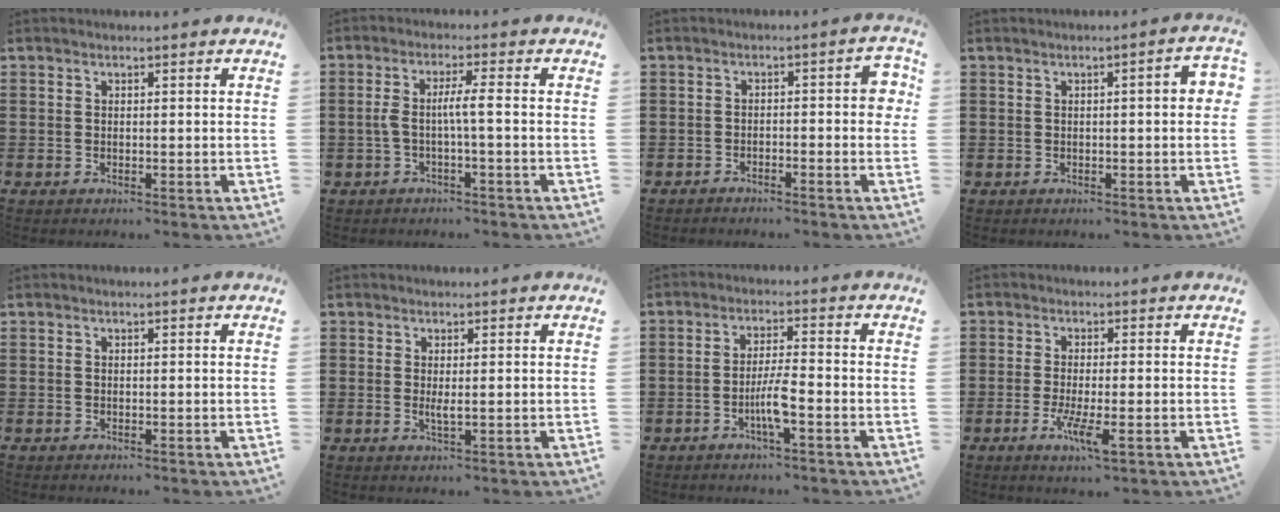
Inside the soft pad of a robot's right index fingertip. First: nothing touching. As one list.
[{"total": 4.0, "force": [-0.6, 0.1, 4.0], "torque": [-0.083, -0.002, -0.018]}, {"total": 3.0, "force": [-2.0, 0.5, 2.2], "torque": [-0.037, 0.004, -0.040]}, {"total": 2.4, "force": [0.0, 0.3, 2.3], "torque": [-0.031, -0.002, -0.002]}, {"total": 0.0}, {"total": 1.1, "force": [0.1, 0.2, 1.1], "torque": [-0.021, -0.002, 0.002]}, {"total": 4.5, "force": [-1.8, 0.3, 4.1], "torque": [-0.084, -0.007, -0.038]}, {"total": 4.9, "force": [-1.9, 0.8, 4.4], "torque": [-0.100, -0.021, -0.037]}]